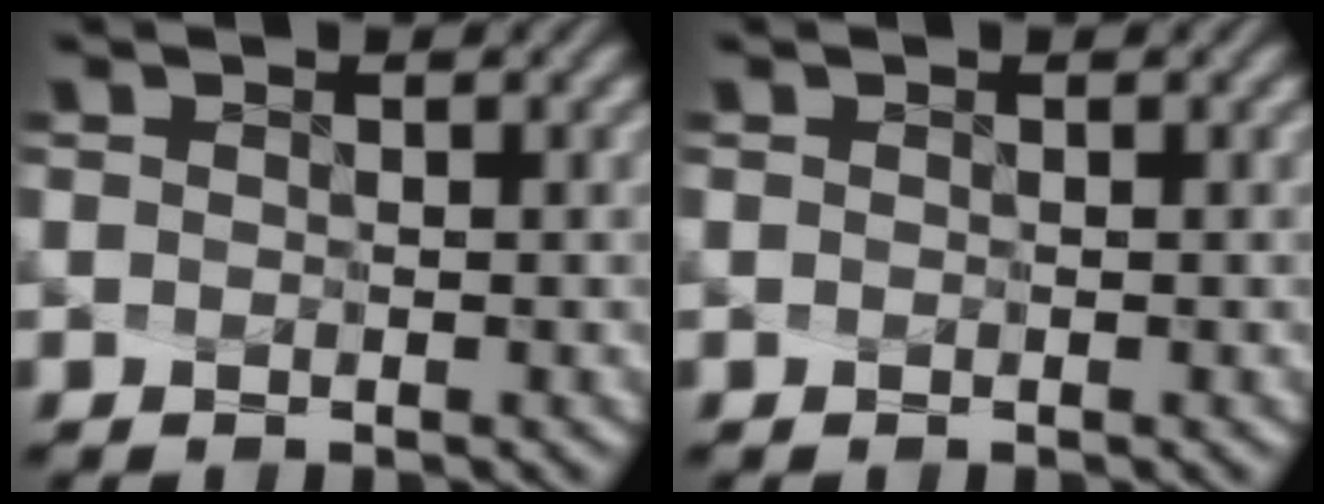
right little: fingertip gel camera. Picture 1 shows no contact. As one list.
[{"total": 0.0}]